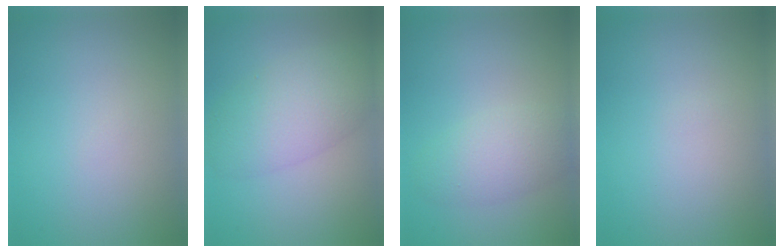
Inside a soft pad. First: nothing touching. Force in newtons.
{"total": 5.6, "press": 5.6, "slide": 0.1}
{"total": 3.2, "press": 3.2, "slide": 0.1}
{"total": 0.0}